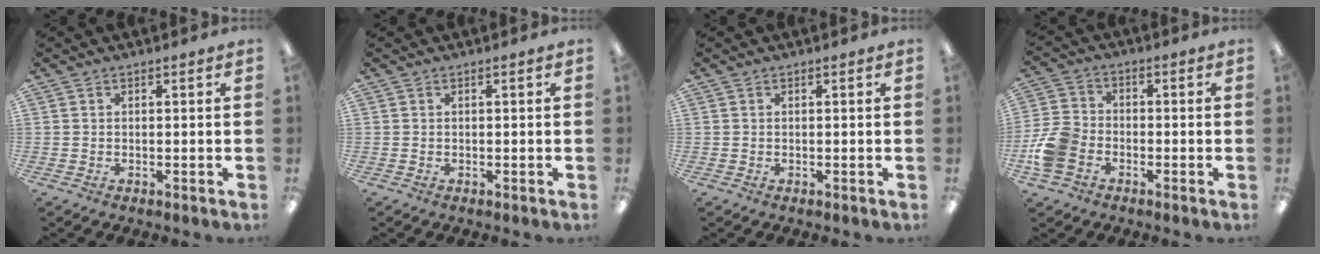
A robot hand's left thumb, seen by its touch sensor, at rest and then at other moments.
{"total": 0.0}
{"total": 0.0}
{"total": 9.1, "force": [-3.5, 6.9, 4.9], "torque": [-0.107, 0.030, -0.063]}